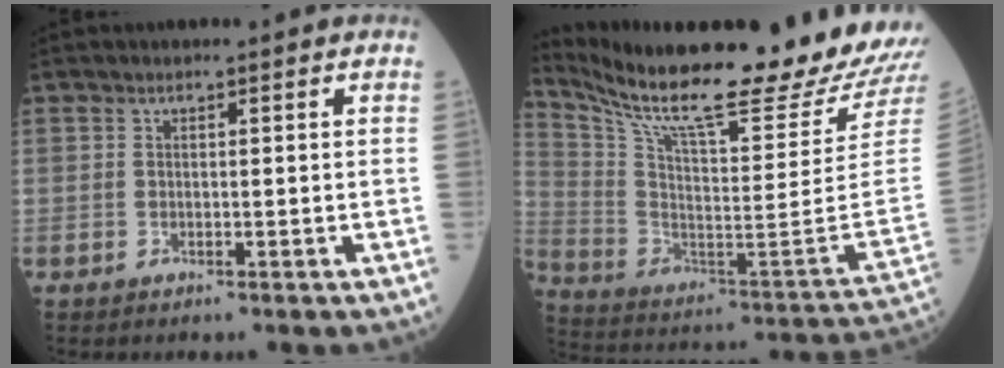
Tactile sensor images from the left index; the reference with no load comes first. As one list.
[{"total": 27.5, "force": [24.5, -0.4, 12.5], "torque": [-0.237, -0.104, 0.367]}]